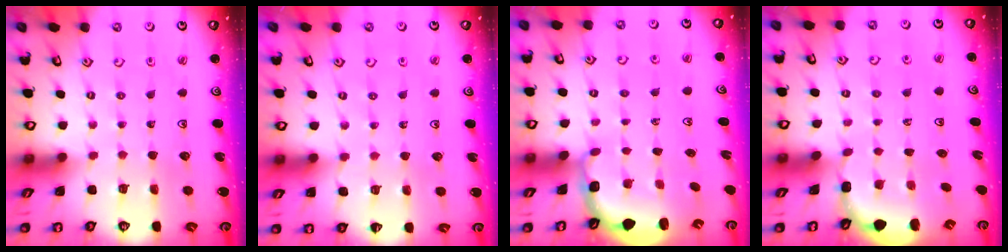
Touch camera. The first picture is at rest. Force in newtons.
{"total": 5.5, "press": 5.3, "slide": 1.4}
{"total": 3.0, "press": 2.0, "slide": 2.2}
{"total": 1.8, "press": 1.7, "slide": 0.7}